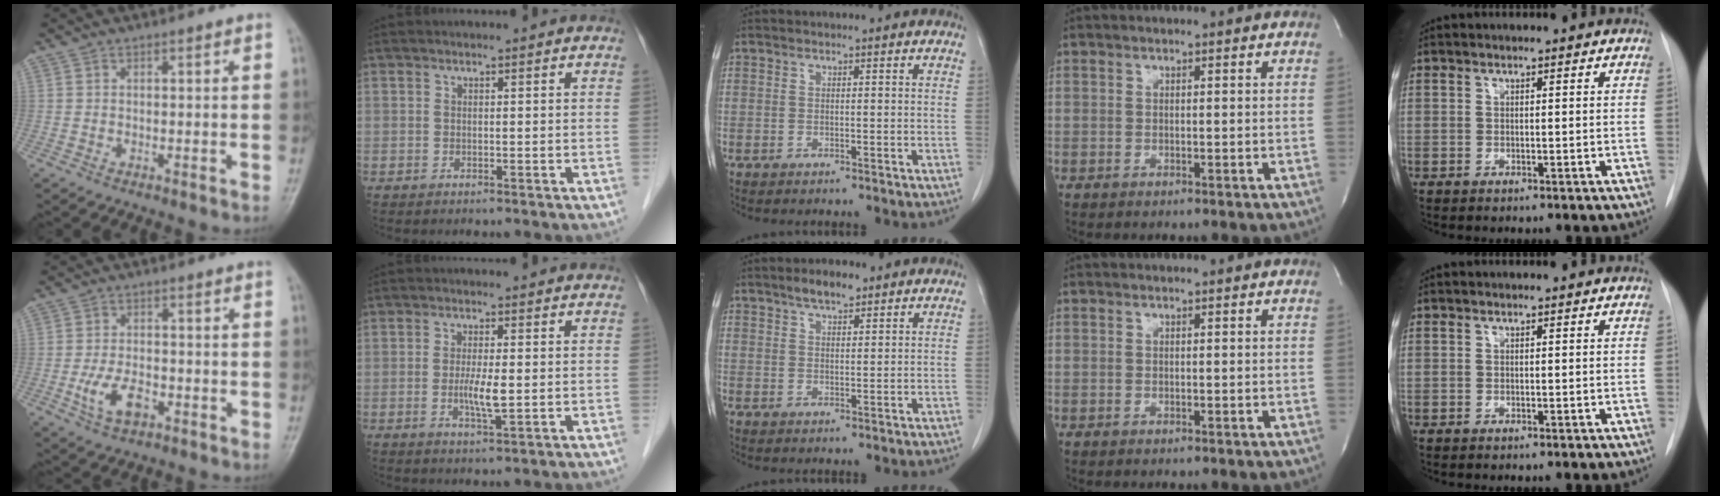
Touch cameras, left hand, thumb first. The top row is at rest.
{"thumb": {"total": 6.5, "force": [-2.4, 3.7, 4.8], "torque": [-0.090, 0.010, -0.044]}, "index": {"total": 3.8, "force": [-0.5, 0.5, 3.8], "torque": [-0.076, -0.009, -0.008]}, "middle": {"total": 3.8, "force": [2.9, 1.1, 2.2], "torque": [-0.045, 0.004, 0.050]}}